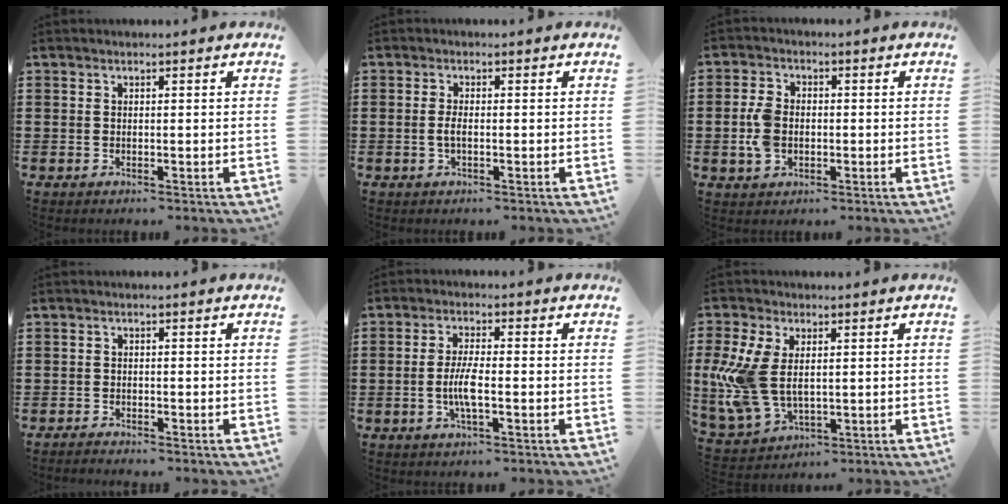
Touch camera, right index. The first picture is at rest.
{"total": 1.8, "force": [-0.4, 0.5, 1.7], "torque": [-0.040, -0.003, -0.009]}
{"total": 4.9, "force": [-0.6, 3.3, 3.5], "torque": [-0.097, -0.002, -0.019]}
{"total": 1.2, "force": [-1.2, 0.0, 0.0], "torque": [-0.005, 0.000, -0.024]}
{"total": 4.4, "force": [-1.2, 0.8, 4.2], "torque": [-0.093, -0.004, -0.030]}
{"total": 9.6, "force": [0.5, 5.8, 7.6], "torque": [-0.196, -0.006, 0.007]}